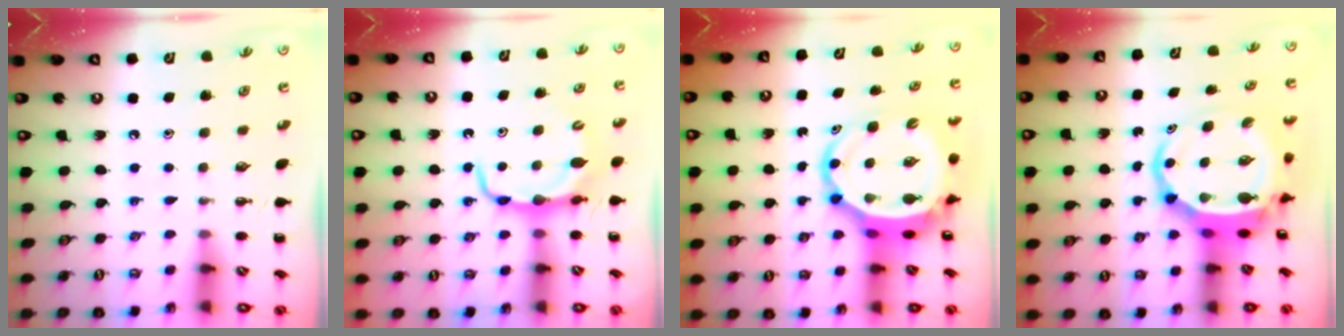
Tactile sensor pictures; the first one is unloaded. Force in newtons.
{"total": 6.5, "press": 6.5, "slide": 0.3}
{"total": 7.7, "press": 7.3, "slide": 2.3}
{"total": 7.7, "press": 7.4, "slide": 2.2}